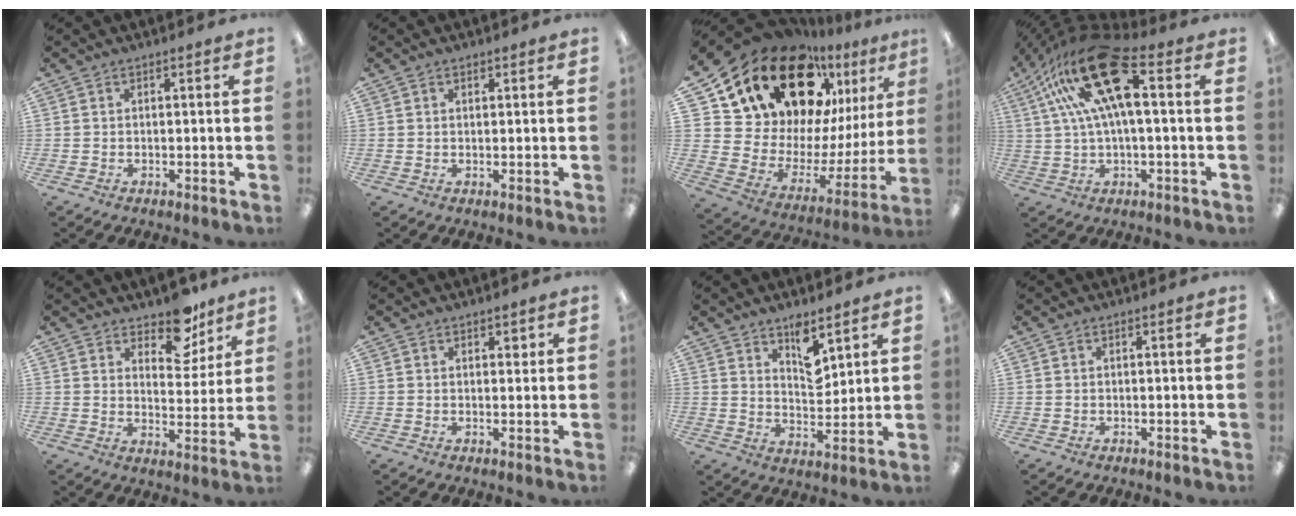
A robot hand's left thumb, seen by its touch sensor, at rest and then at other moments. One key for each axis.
{"total": 0.8, "fx": 0.6, "fy": 0.5, "fz": 0.1, "tx": -0.003, "ty": 0.003, "tz": 0.011}
{"total": 22.1, "fx": 16.4, "fy": 10.6, "fz": 10.3, "tx": -0.165, "ty": -0.131, "tz": 0.306}
{"total": 23.3, "fx": 8.2, "fy": 9.6, "fz": 19.6, "tx": -0.372, "ty": -0.015, "tz": 0.140}
{"total": 10.3, "fx": 8.0, "fy": 5.2, "fz": 3.8, "tx": -0.043, "ty": -0.055, "tz": 0.143}
{"total": 1.4, "fx": 1.0, "fy": 0.9, "fz": 0.4, "tx": -0.002, "ty": -0.001, "tz": 0.017}
{"total": 7.4, "fx": 5.4, "fy": 3.2, "fz": 3.9, "tx": -0.047, "ty": -0.040, "tz": 0.090}
{"total": 0.0}